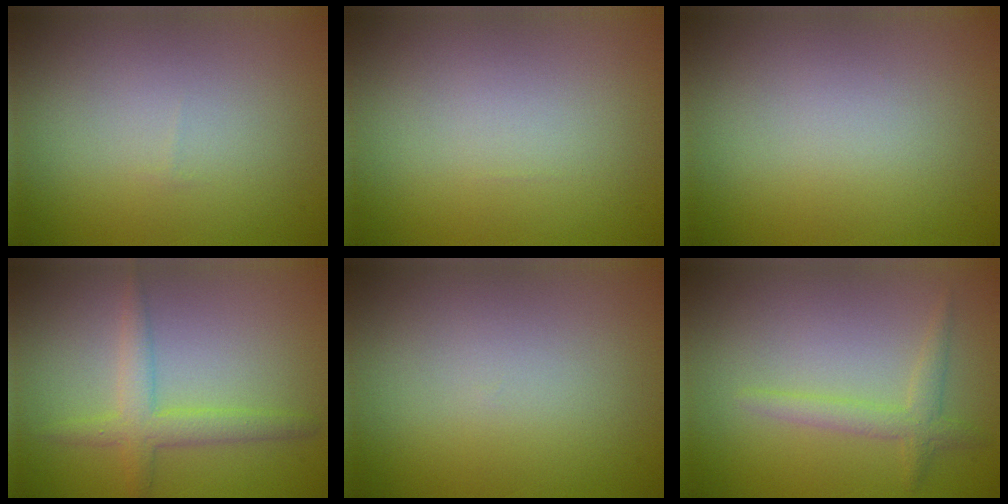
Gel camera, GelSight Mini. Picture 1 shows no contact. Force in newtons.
{"total": 0.0}
{"total": 0.0}
{"total": 3.0, "press": 3.0, "slide": 0.1}
{"total": 0.0}
{"total": 2.0, "press": 2.0, "slide": 0.1}